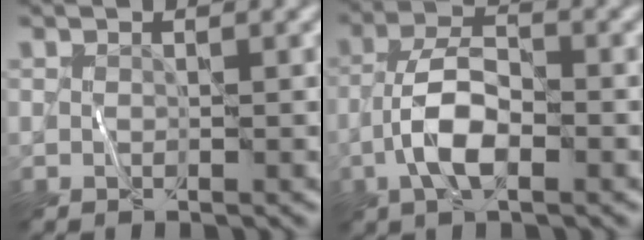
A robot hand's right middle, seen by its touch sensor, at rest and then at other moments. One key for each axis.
{"total": 4.7, "fx": -1.7, "fy": 1.8, "fz": 4.0, "tx": -0.074, "ty": 0.011, "tz": -0.040}